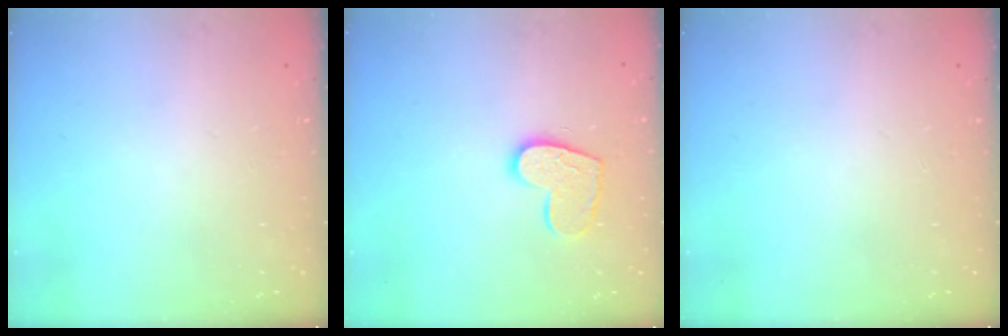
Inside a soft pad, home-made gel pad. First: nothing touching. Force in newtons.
{"total": 11.7, "press": 11.7, "slide": 0.8}
{"total": 0.0}